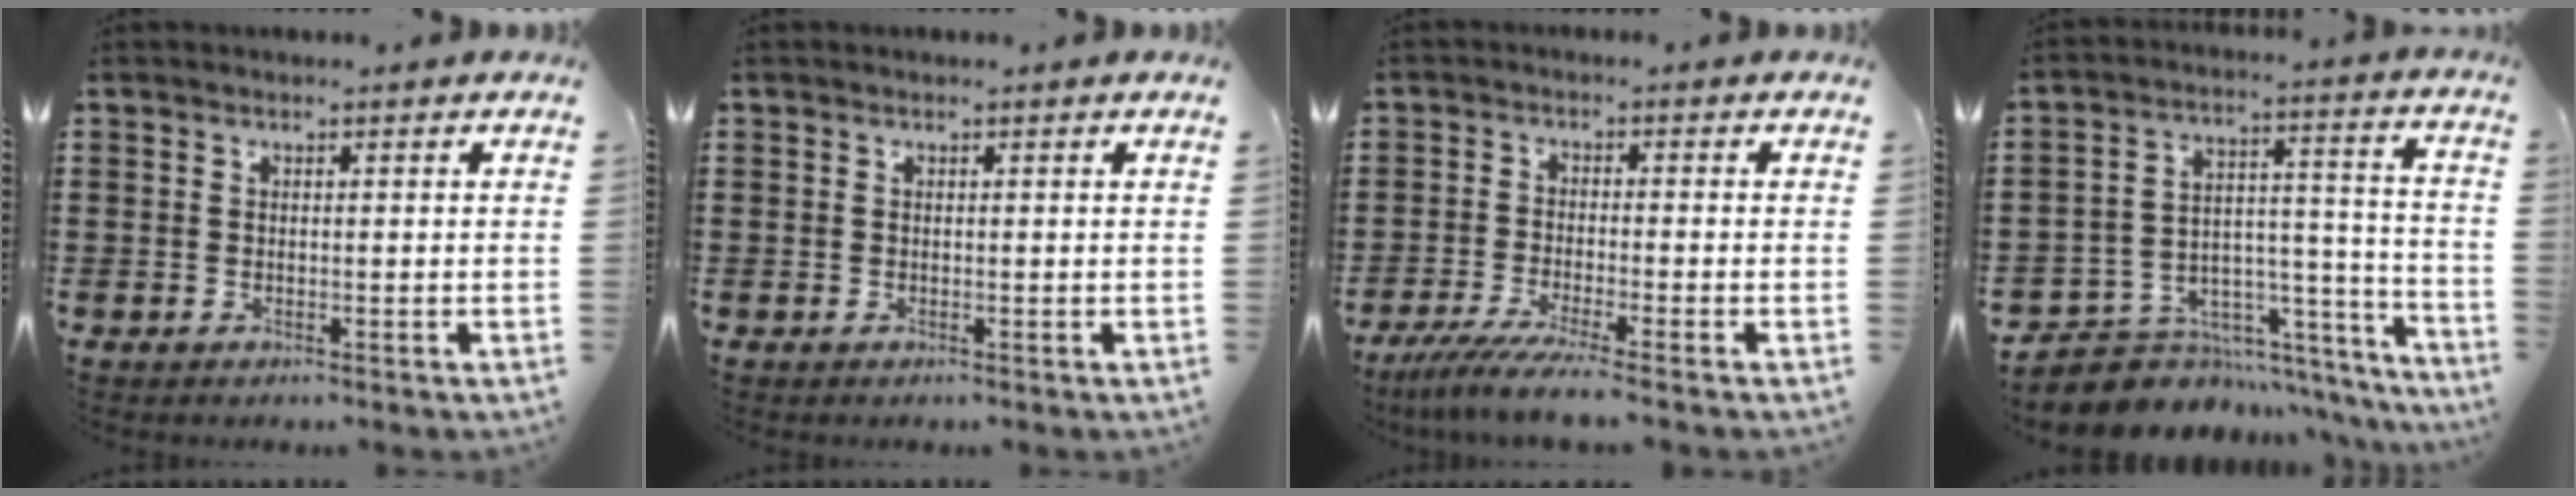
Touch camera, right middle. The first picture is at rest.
{"total": 0.0}
{"total": 4.7, "force": [-3.9, -0.5, 2.6], "torque": [-0.065, -0.023, -0.077]}
{"total": 5.3, "force": [-4.1, 3.3, 0.1], "torque": [-0.014, -0.006, -0.075]}